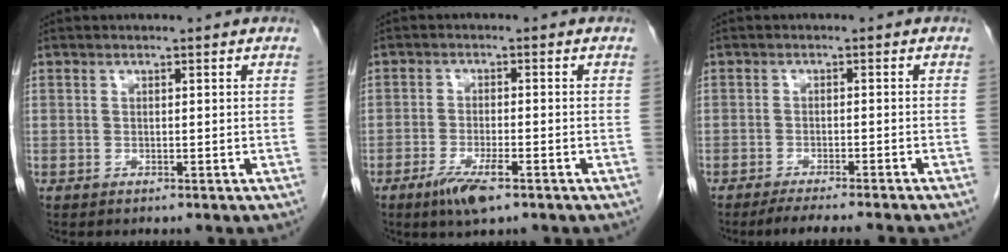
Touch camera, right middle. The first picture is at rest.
{"total": 5.3, "force": [-3.3, 0.9, 4.1], "torque": [-0.083, -0.009, -0.055]}
{"total": 7.2, "force": [-6.2, -0.6, 3.5], "torque": [-0.035, -0.015, -0.092]}